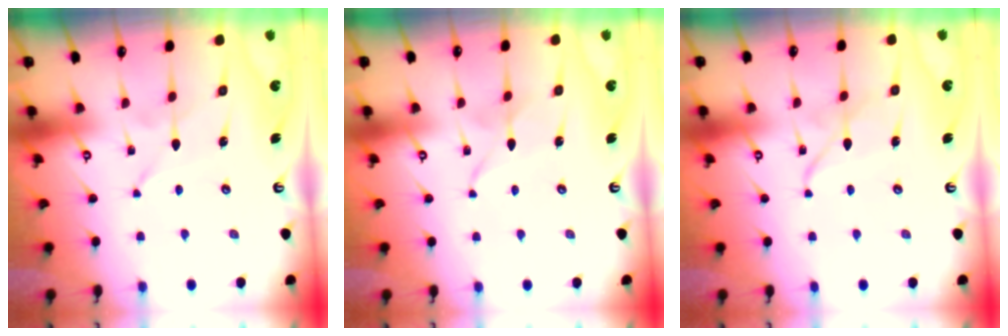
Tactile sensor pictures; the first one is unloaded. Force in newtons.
{"total": 1.7, "press": 1.7, "slide": 0.2}
{"total": 3.0, "press": 2.9, "slide": 0.3}